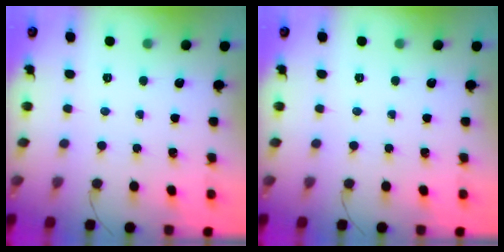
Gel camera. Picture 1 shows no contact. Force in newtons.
{"total": 0.0}